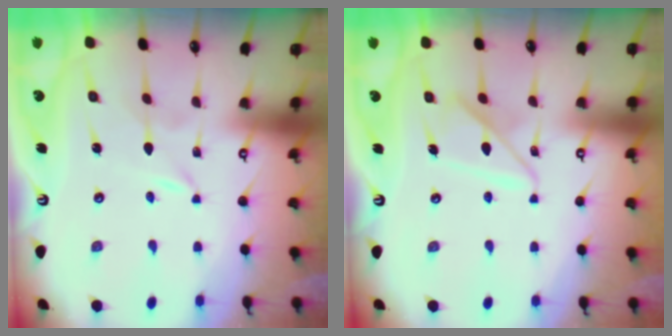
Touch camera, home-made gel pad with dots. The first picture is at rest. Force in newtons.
{"total": 10.2, "press": 10.1, "slide": 0.9}